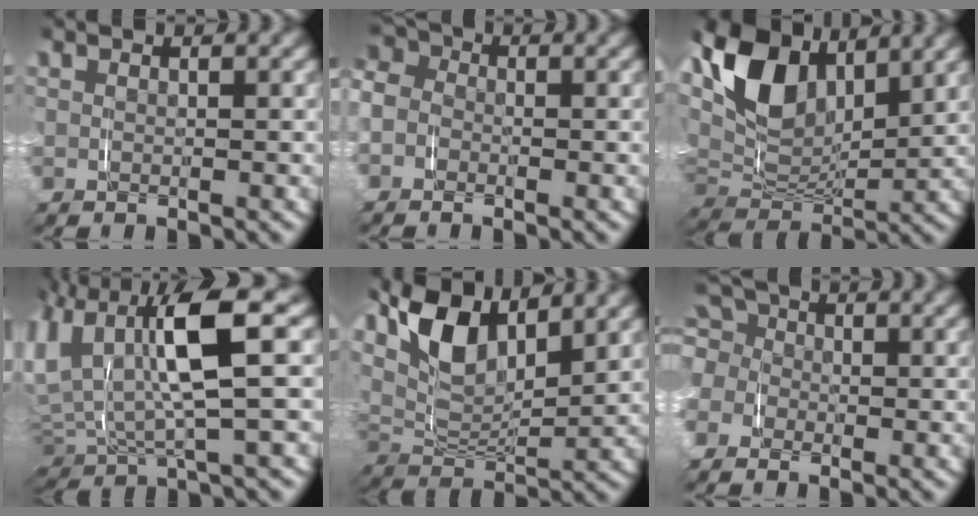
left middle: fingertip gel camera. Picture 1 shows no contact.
{"total": 6.7, "force": [0.8, 6.1, 2.7], "torque": [-0.067, 0.015, -0.016]}
{"total": 11.7, "force": [3.6, 7.7, 8.0], "torque": [-0.170, -0.001, 0.050]}
{"total": 9.7, "force": [0.9, 6.2, 7.4], "torque": [-0.168, 0.006, 0.001]}
{"total": 8.9, "force": [3.2, 5.5, 6.2], "torque": [-0.150, -0.009, 0.050]}
{"total": 8.3, "force": [-0.4, 7.7, 3.2], "torque": [-0.097, -0.011, -0.026]}